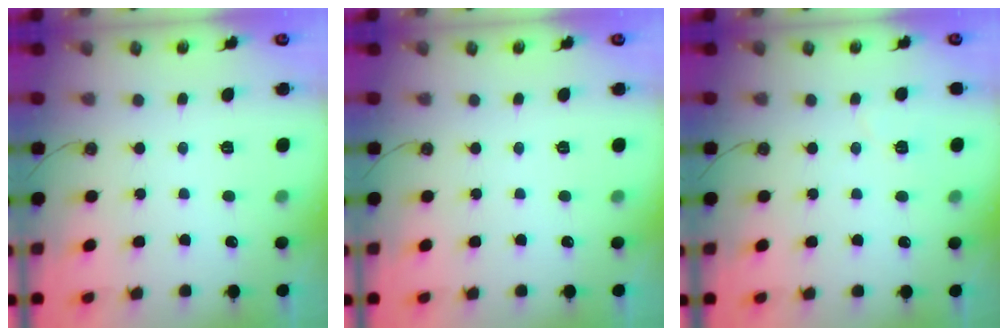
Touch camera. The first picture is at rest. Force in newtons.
{"total": 0.0}
{"total": 7.4, "press": 2.8, "slide": 6.9}